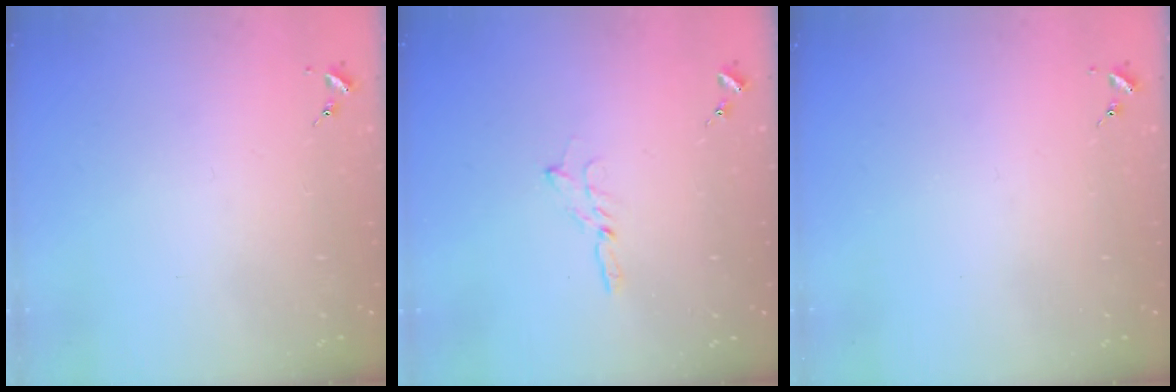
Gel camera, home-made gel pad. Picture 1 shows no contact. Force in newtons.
{"total": 1.8, "press": 1.8, "slide": 0.2}
{"total": 0.0}